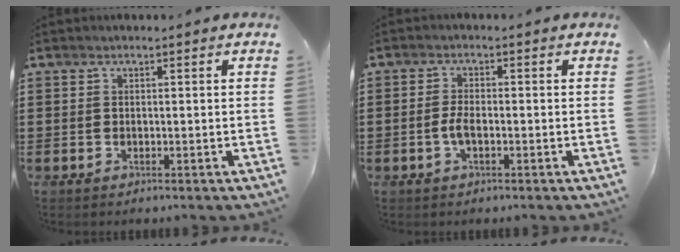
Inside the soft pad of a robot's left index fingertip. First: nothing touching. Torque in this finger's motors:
{"motor_torque": [0.23, 0.22, 0.14, 0.05]}